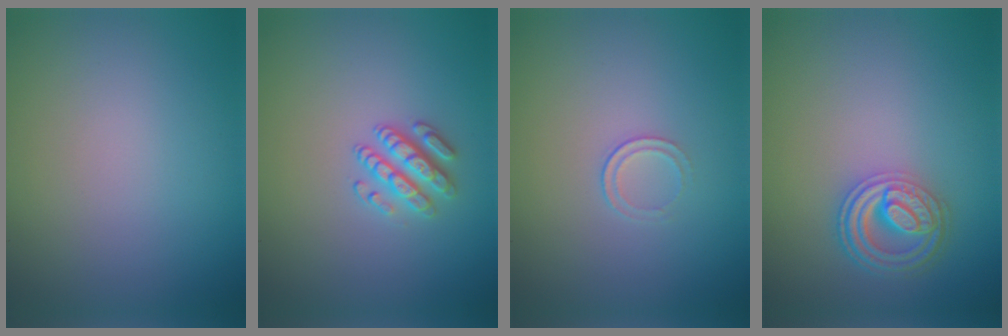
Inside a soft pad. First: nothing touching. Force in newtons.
{"total": 2.6, "press": 2.5, "slide": 0.7}
{"total": 1.0, "press": 0.5, "slide": 0.9}
{"total": 4.5, "press": 4.0, "slide": 2.1}